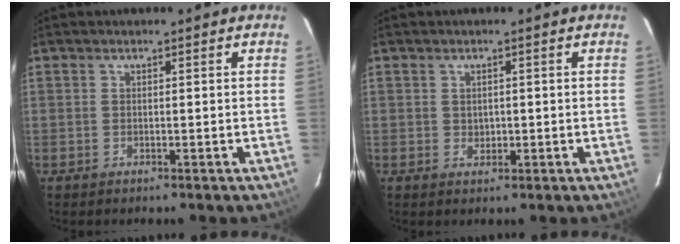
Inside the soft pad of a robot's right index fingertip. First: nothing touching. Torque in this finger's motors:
{"motor_torque": [-0.06, 0.08, -0.02, 0.00]}